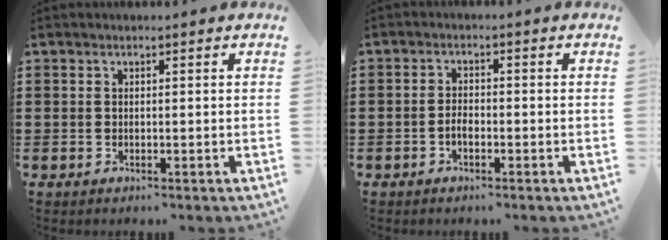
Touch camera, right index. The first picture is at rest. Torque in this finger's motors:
{"motor_torque": [1.07, 1.07, 0.05, 0.00]}